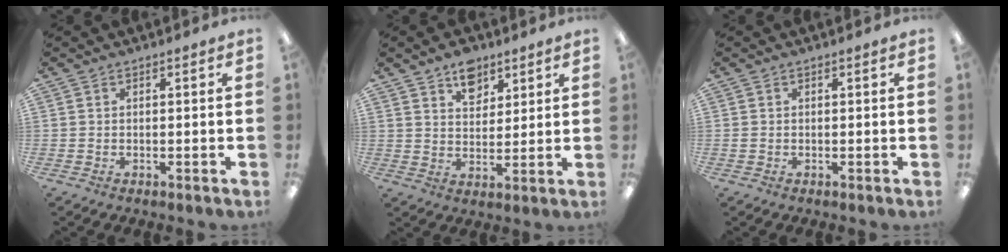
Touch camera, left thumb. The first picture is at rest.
{"total": 7.8, "force": [5.6, 4.8, 2.7], "torque": [-0.026, -0.029, 0.096]}
{"total": 0.5, "force": [0.0, 0.4, 0.3], "torque": [-0.006, 0.003, -0.001]}